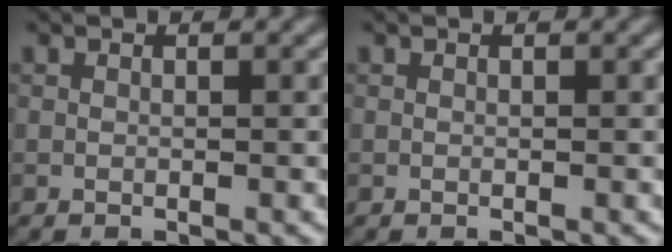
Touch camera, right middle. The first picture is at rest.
{"total": 0.0}